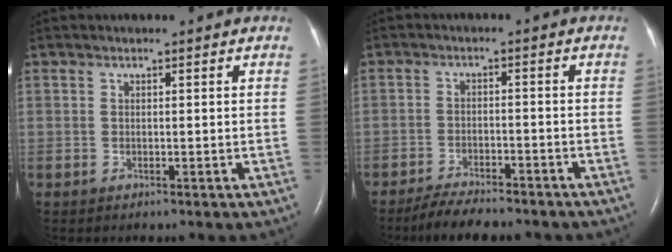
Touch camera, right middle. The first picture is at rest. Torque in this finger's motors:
{"motor_torque": [0.61, -0.59, 0.09, 0.06]}